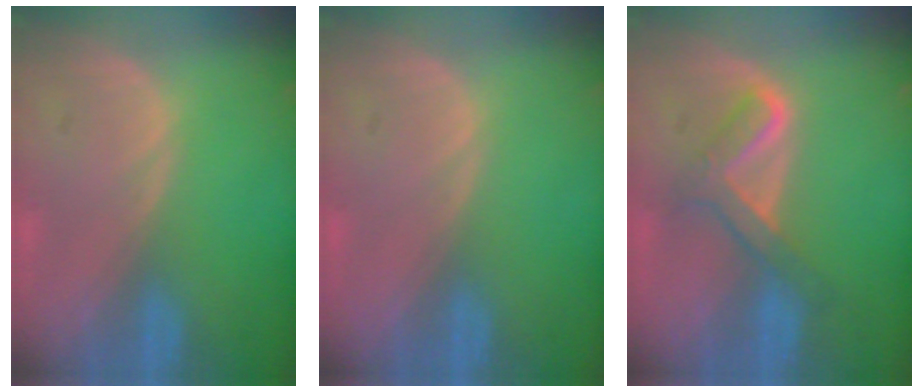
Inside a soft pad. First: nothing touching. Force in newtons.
{"total": 0.0}
{"total": 5.2, "press": 5.1, "slide": 0.8}